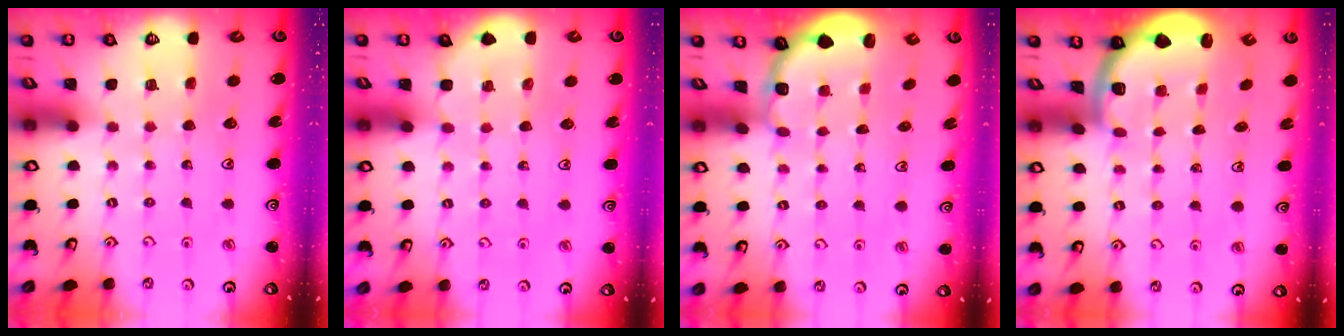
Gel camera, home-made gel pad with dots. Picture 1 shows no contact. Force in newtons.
{"total": 3.2, "press": 3.2, "slide": 0.2}
{"total": 1.9, "press": 1.8, "slide": 0.8}
{"total": 2.0, "press": 1.9, "slide": 0.5}